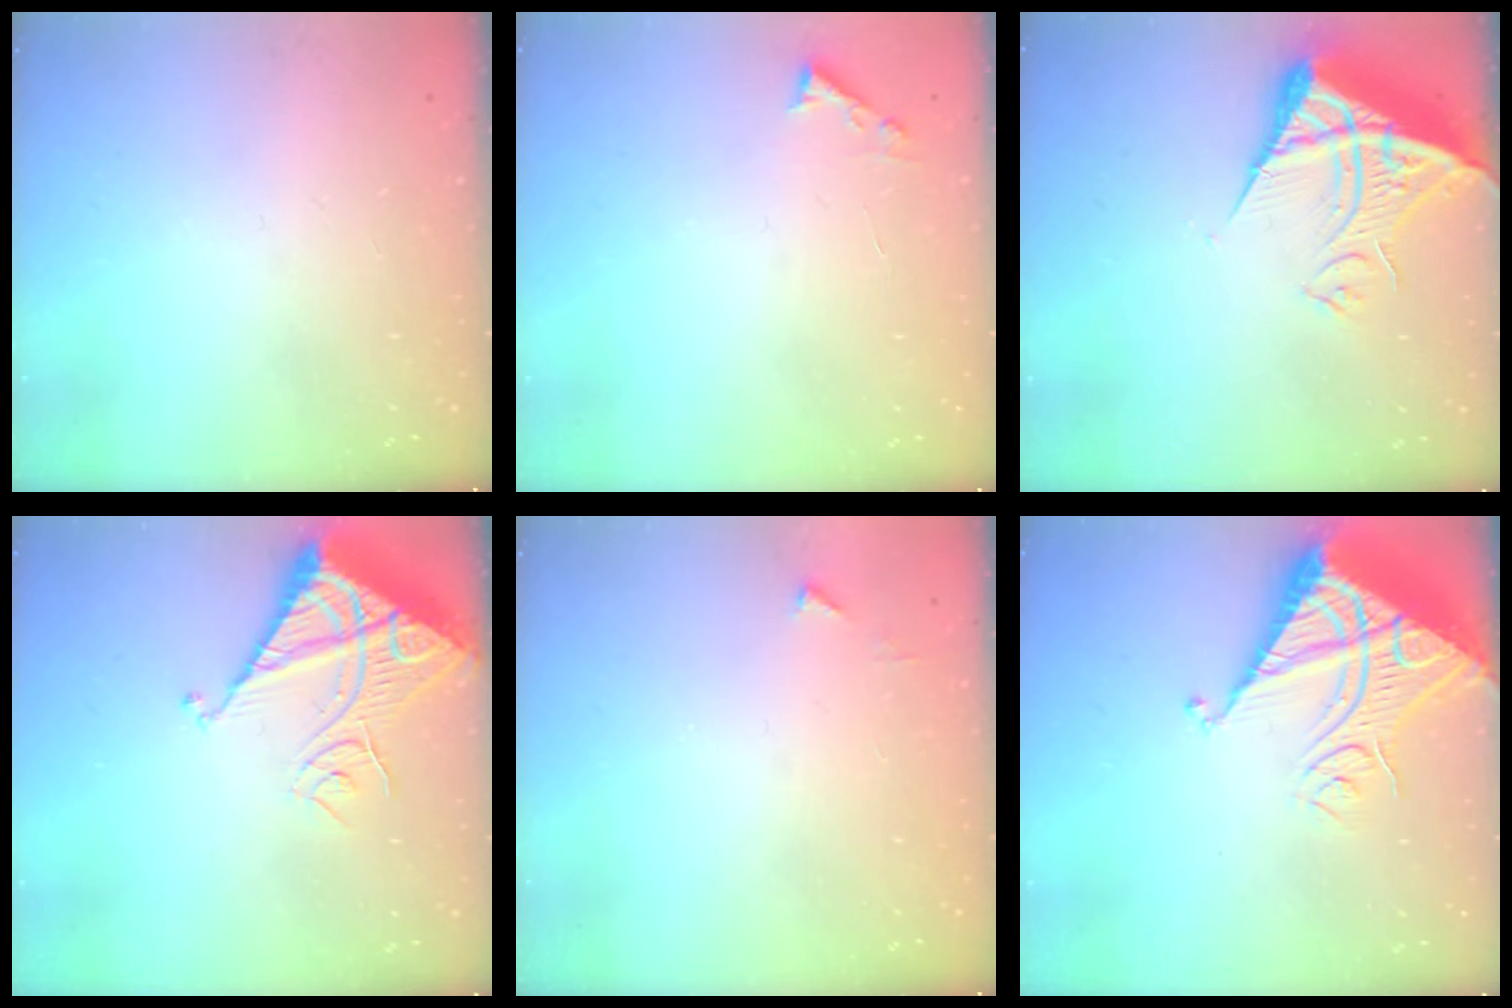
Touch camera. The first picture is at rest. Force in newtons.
{"total": 3.6, "press": 3.6, "slide": 0.5}
{"total": 10.6, "press": 10.5, "slide": 1.1}
{"total": 13.1, "press": 13.0, "slide": 1.5}
{"total": 3.2, "press": 3.2, "slide": 0.3}
{"total": 13.7, "press": 13.7, "slide": 1.3}